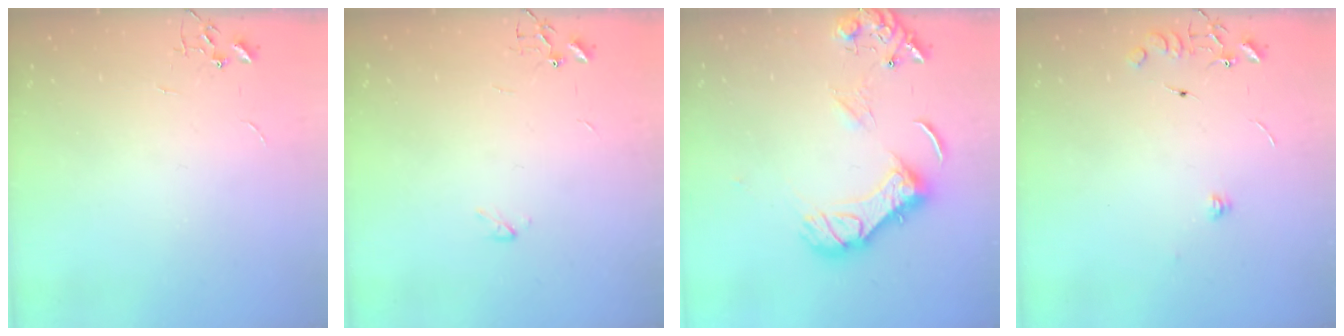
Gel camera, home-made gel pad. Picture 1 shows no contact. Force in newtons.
{"total": 2.2, "press": 2.2, "slide": 0.4}
{"total": 14.8, "press": 14.8, "slide": 1.5}
{"total": 8.3, "press": 8.3, "slide": 0.2}